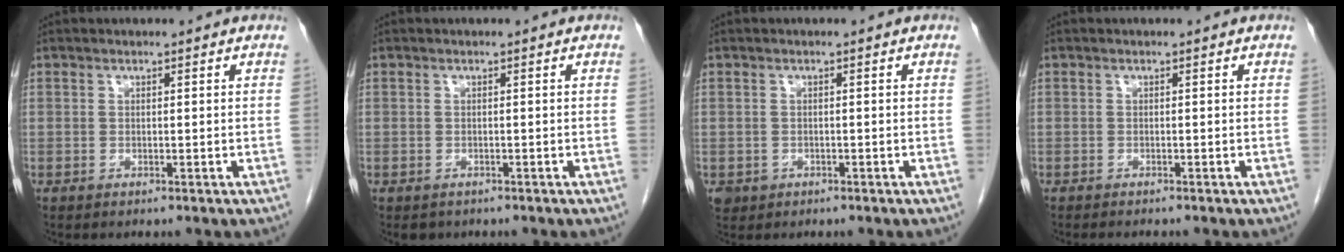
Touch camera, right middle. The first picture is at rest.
{"total": 1.5, "force": [-1.1, 1.0, 0.3], "torque": [-0.008, 0.000, -0.012]}
{"total": 1.9, "force": [-0.8, 1.7, 0.3], "torque": [-0.008, 0.003, -0.007]}
{"total": 1.9, "force": [-1.7, 0.2, 0.7], "torque": [-0.013, -0.005, -0.021]}